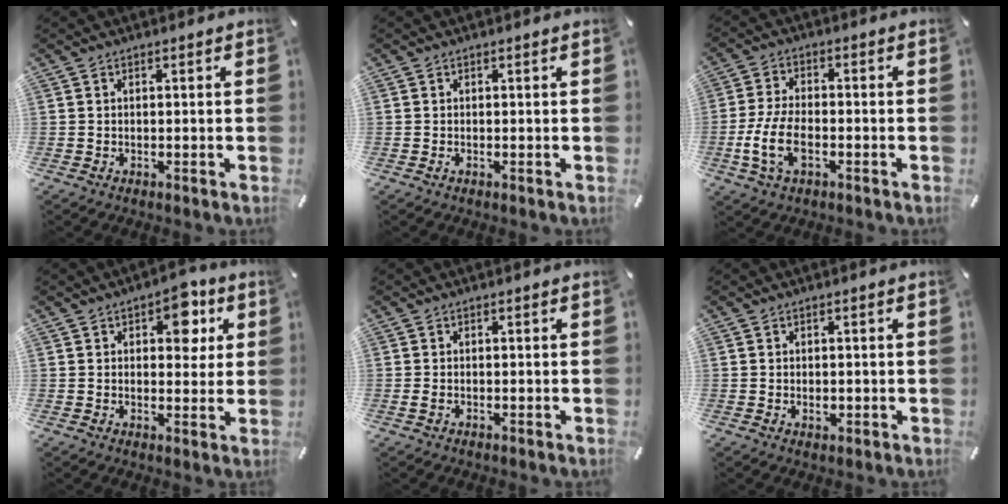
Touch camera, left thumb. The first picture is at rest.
{"total": 0.8, "force": [-0.1, 0.0, 0.8], "torque": [-0.012, -0.004, -0.002]}
{"total": 8.5, "force": [-3.0, 4.5, 6.5], "torque": [-0.148, 0.000, -0.055]}
{"total": 8.7, "force": [3.5, 5.3, 5.9], "torque": [-0.061, -0.012, 0.052]}
{"total": 0.7, "force": [-0.2, 0.3, 0.6], "torque": [-0.011, 0.001, -0.005]}
{"total": 1.6, "force": [-0.3, 1.0, 1.3], "torque": [-0.024, 0.002, -0.005]}